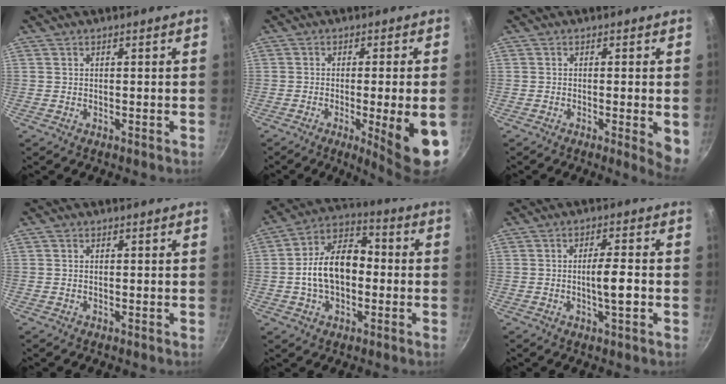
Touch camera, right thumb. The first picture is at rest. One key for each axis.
{"total": 11.9, "fx": -3.5, "fy": 1.5, "fz": 11.3, "tx": -0.150, "ty": 0.000, "tz": -0.044}
{"total": 5.4, "fx": -0.9, "fy": 1.1, "fz": 5.2, "tx": -0.059, "ty": -0.009, "tz": -0.012}
{"total": 0.6, "fx": 0.0, "fy": 0.5, "fz": 0.3, "tx": -0.007, "ty": 0.003, "tz": -0.002}
{"total": 14.3, "fx": -1.1, "fy": 9.4, "fz": 10.8, "tx": -0.153, "ty": 0.040, "tz": -0.035}
{"total": 5.7, "fx": -1.1, "fy": 1.0, "fz": 5.6, "tx": -0.089, "ty": 0.007, "tz": -0.020}